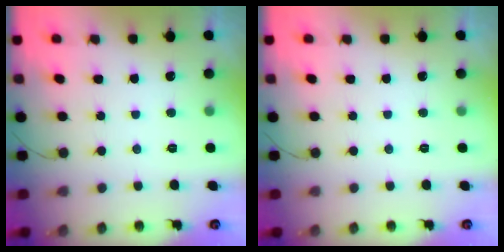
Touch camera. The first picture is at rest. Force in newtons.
{"total": 0.0}